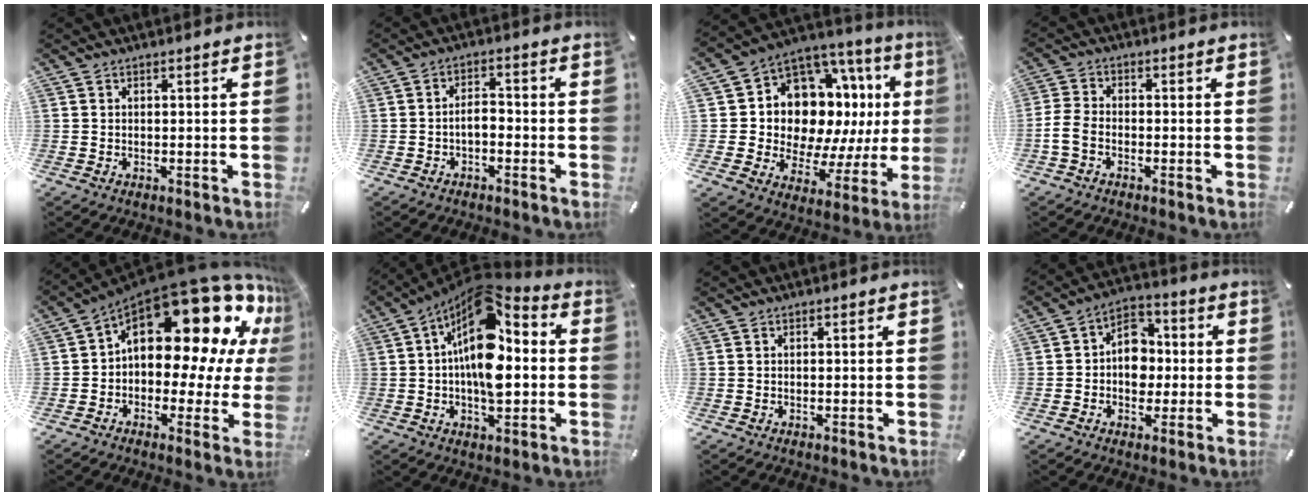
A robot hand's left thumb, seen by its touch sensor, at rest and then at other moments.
{"total": 3.8, "force": [-1.6, 2.0, 2.8], "torque": [-0.050, 0.015, -0.031]}
{"total": 14.2, "force": [4.5, 10.9, 7.8], "torque": [-0.134, -0.065, 0.092]}
{"total": 4.4, "force": [-2.2, 2.7, 2.7], "torque": [-0.061, 0.010, -0.043]}
{"total": 25.0, "force": [10.6, 13.2, 18.5], "torque": [-0.269, -0.081, 0.184]}
{"total": 16.3, "force": [1.6, 8.8, 13.6], "torque": [-0.242, -0.028, 0.024]}
{"total": 0.0}
{"total": 9.2, "force": [-1.2, 7.7, 4.9], "torque": [-0.064, 0.018, -0.022]}